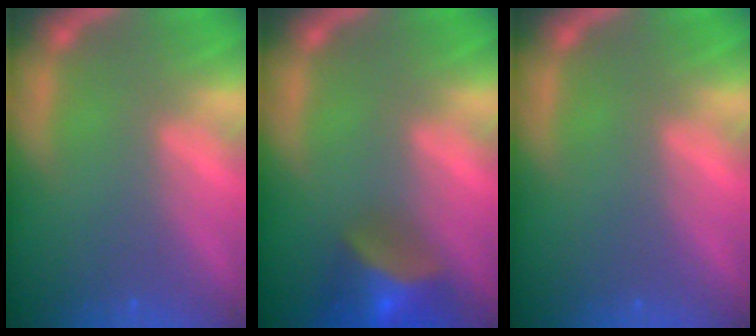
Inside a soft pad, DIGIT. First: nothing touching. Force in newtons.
{"total": 6.5}
{"total": 0.0}